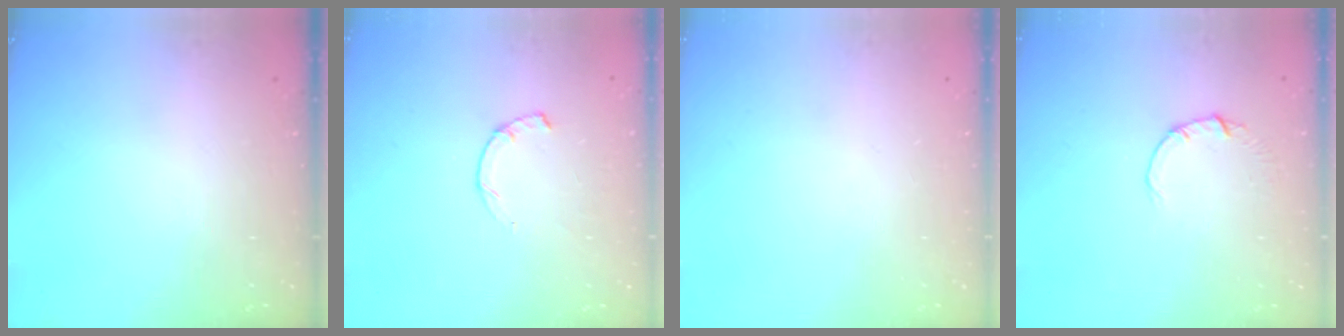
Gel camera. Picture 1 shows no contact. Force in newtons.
{"total": 2.3, "press": 2.3, "slide": 0.4}
{"total": 0.0}
{"total": 0.5, "press": 0.5, "slide": 0.1}